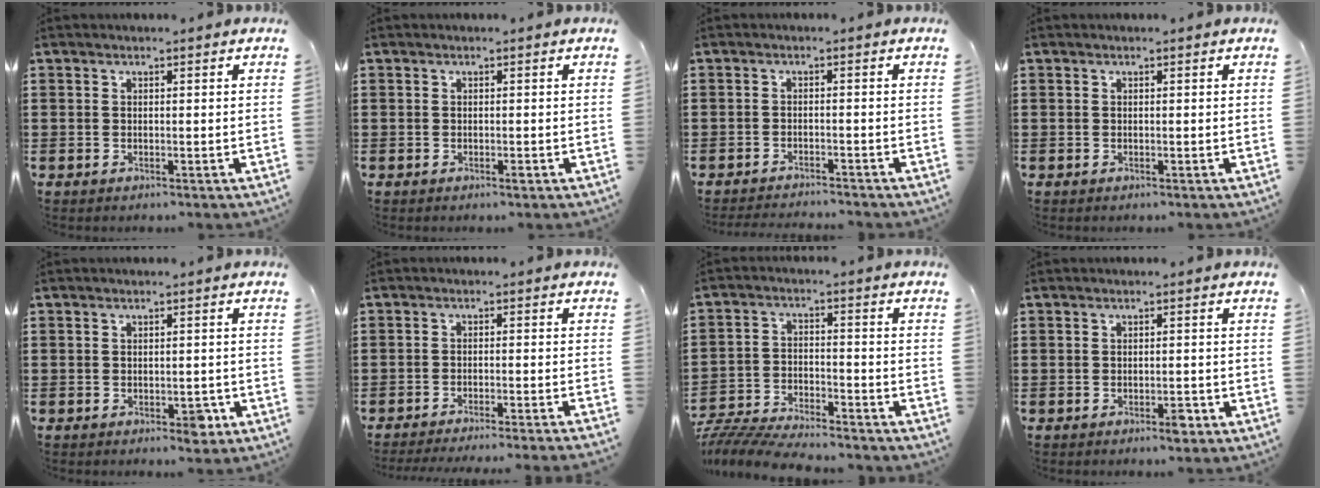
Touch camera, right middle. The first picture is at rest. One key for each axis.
{"total": 0.7, "fx": -0.3, "fy": 0.2, "fz": 0.5, "tx": -0.011, "ty": -0.004, "tz": -0.005}
{"total": 2.0, "fx": -2.0, "fy": -0.1, "fz": 0.1, "tx": -0.006, "ty": -0.001, "tz": -0.041}
{"total": 0.0}
{"total": 2.5, "fx": -1.5, "fy": 1.1, "fz": 1.7, "tx": -0.027, "ty": 0.003, "tz": -0.027}
{"total": 2.6, "fx": -2.4, "fy": -0.6, "fz": 0.7, "tx": -0.014, "ty": -0.002, "tz": -0.049}
{"total": 6.5, "fx": -6.4, "fy": 0.6, "fz": 1.1, "tx": -0.034, "ty": 0.003, "tz": -0.128}
{"total": 1.9, "fx": -1.2, "fy": 0.6, "fz": 1.3, "tx": -0.024, "ty": -0.001, "tz": -0.022}